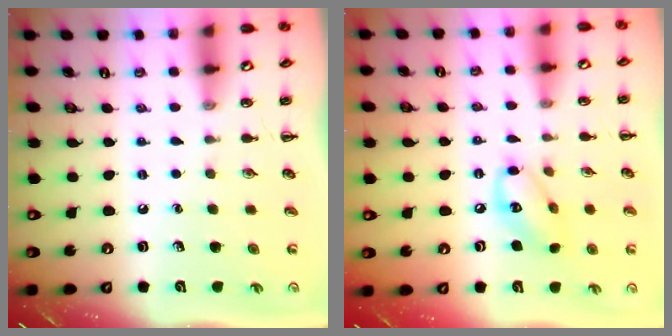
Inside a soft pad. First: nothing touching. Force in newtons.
{"total": 10.2, "press": 10.1, "slide": 1.5}